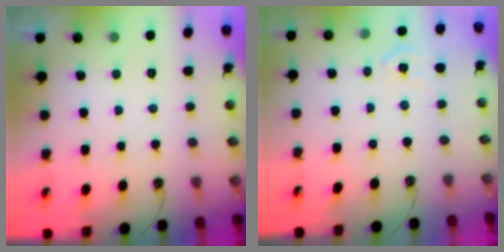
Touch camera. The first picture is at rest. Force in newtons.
{"total": 5.8, "press": 5.7, "slide": 0.7}